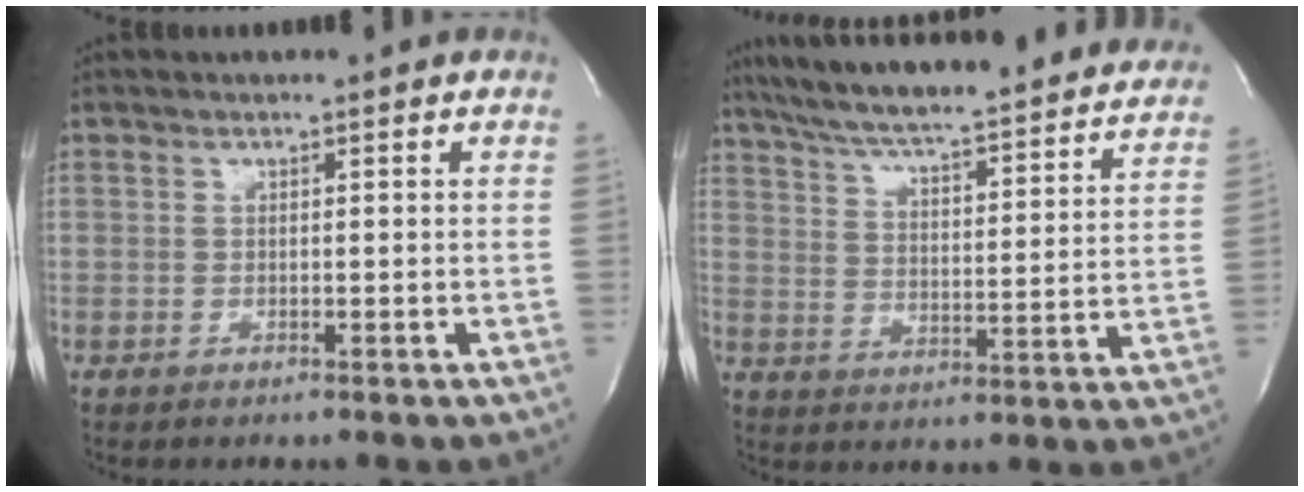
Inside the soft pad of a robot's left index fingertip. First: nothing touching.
{"total": 32.2, "force": [29.0, 4.4, 13.5], "torque": [-0.226, -0.045, 0.369]}